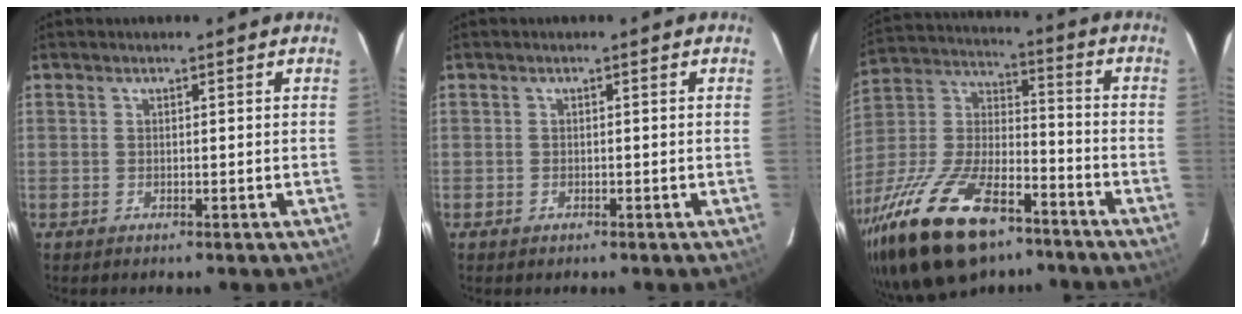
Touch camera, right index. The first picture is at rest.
{"total": 0.9, "force": [-0.5, 0.7, 0.1], "torque": [0.000, 0.002, -0.005]}
{"total": 28.5, "force": [-18.3, 12.5, 17.9], "torque": [-0.371, -0.026, -0.308]}